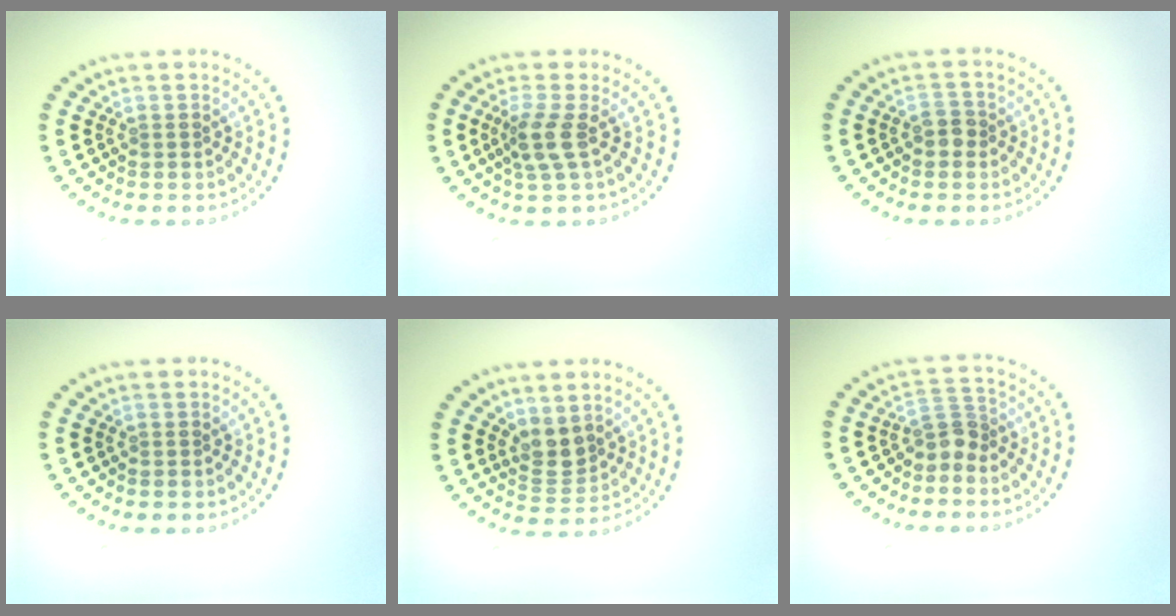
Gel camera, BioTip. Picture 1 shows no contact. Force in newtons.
{"total": 2.5, "press": 2.0, "slide": 1.6}
{"total": 1.6, "press": 1.5, "slide": 0.5}
{"total": 0.0}
{"total": 2.6, "press": 2.1, "slide": 1.4}
{"total": 2.4, "press": 1.7, "slide": 1.6}